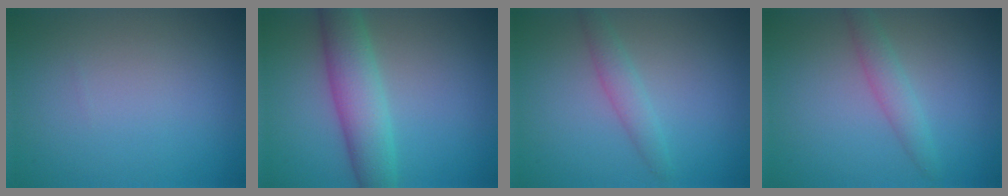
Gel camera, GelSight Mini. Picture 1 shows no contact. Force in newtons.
{"total": 5.3, "press": 5.3, "slide": 0.0}
{"total": 1.9, "press": 1.9, "slide": 0.1}
{"total": 2.1, "press": 2.1, "slide": 0.1}